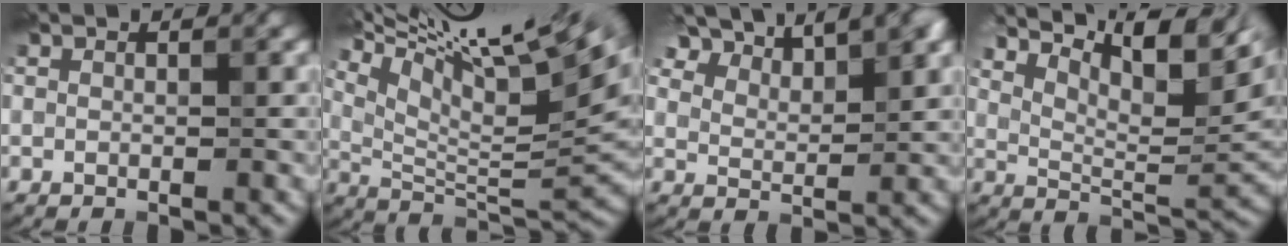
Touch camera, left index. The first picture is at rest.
{"total": 15.1, "force": [9.3, 3.2, 11.5], "torque": [-0.207, 0.028, 0.169]}
{"total": 10.3, "force": [8.2, 3.7, 5.1], "torque": [-0.090, 0.024, 0.117]}
{"total": 12.3, "force": [7.5, 4.1, 8.9], "torque": [-0.138, 0.022, 0.123]}